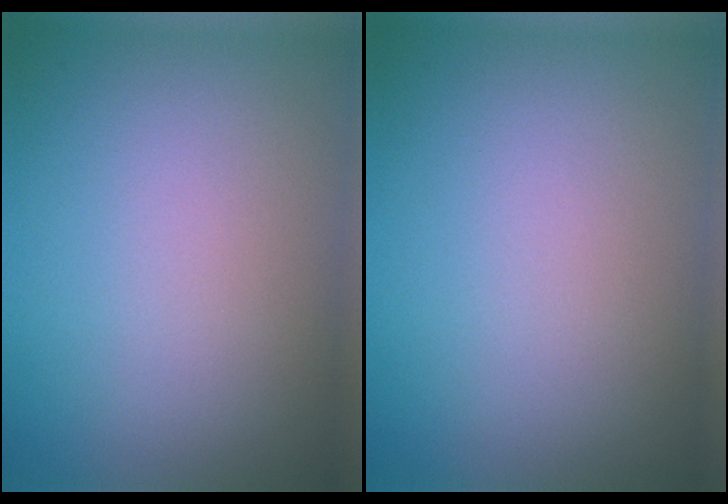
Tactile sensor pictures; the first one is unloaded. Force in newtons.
{"total": 0.0}